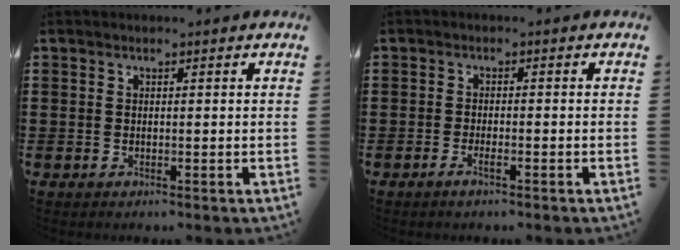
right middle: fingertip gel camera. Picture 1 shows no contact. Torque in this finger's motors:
{"motor_torque": [-0.50, 0.64, 0.03, 0.01]}